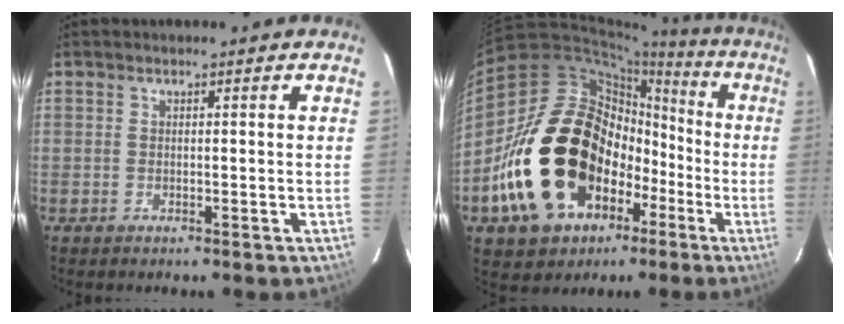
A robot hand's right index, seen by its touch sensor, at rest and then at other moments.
{"total": 26.9, "force": [-6.2, 19.2, 17.7], "torque": [-0.342, 0.024, -0.085]}